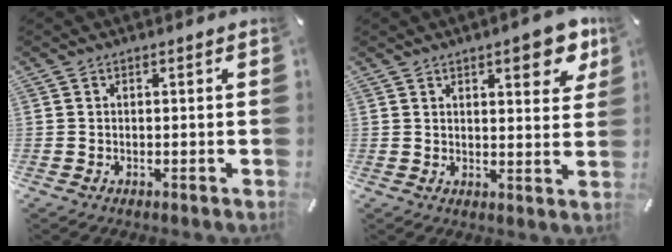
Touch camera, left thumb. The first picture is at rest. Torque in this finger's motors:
{"motor_torque": [1.23, 1.00, 0.42, -0.49, 0.01]}